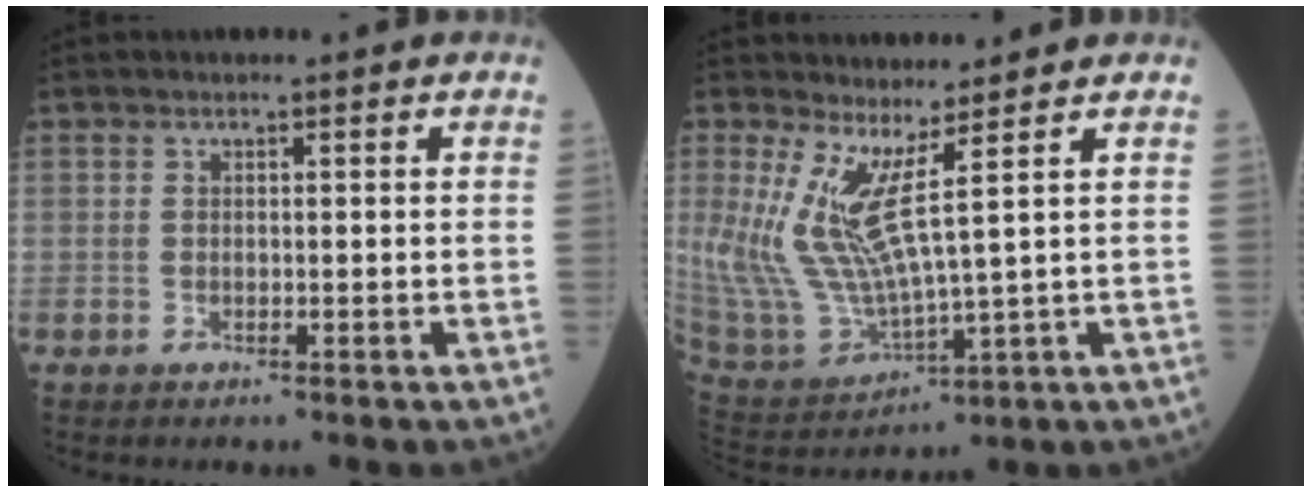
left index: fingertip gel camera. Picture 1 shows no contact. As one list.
[{"total": 9.6, "force": [3.6, 0.8, 8.9], "torque": [-0.218, -0.019, 0.095]}]